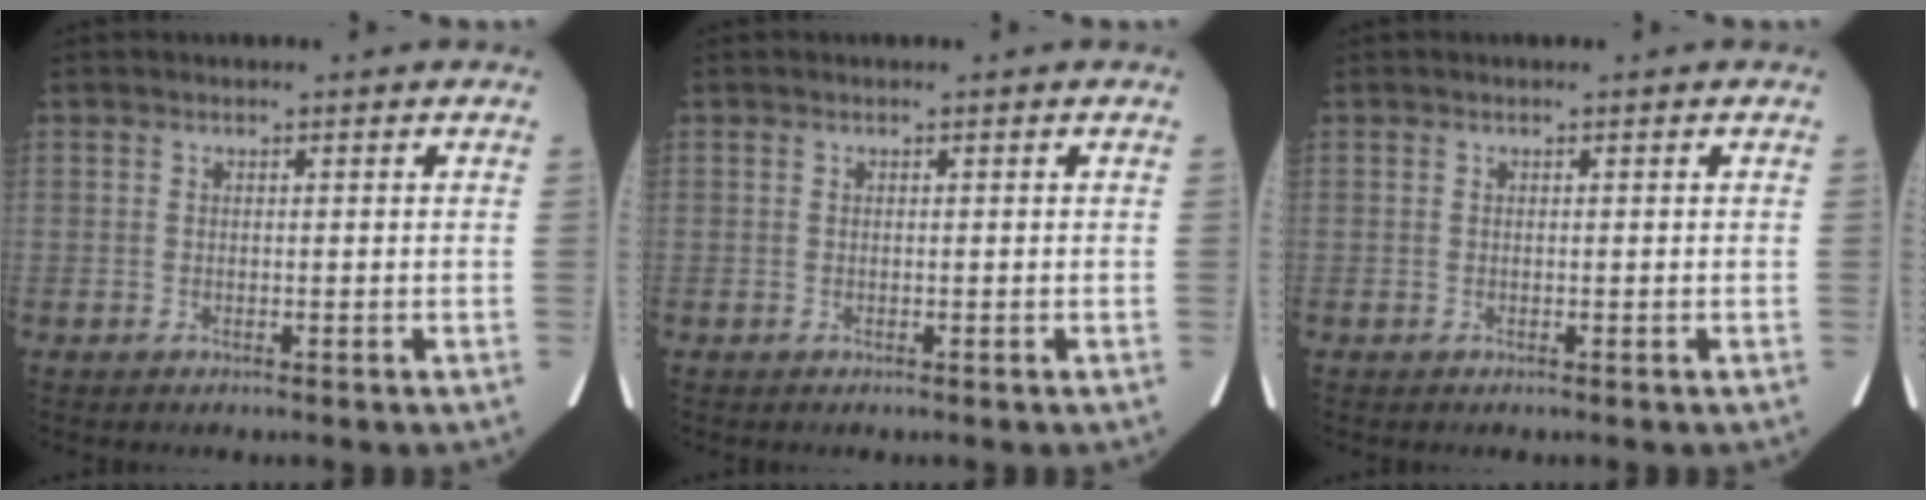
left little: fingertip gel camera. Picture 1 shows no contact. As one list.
[{"total": 0.0}, {"total": 0.0}]